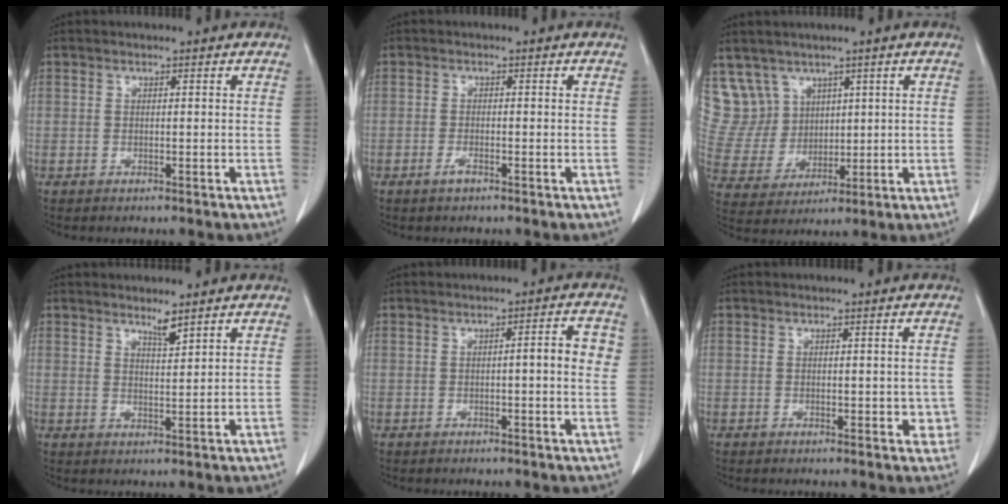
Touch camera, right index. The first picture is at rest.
{"total": 1.4, "force": [-1.0, 0.3, 1.0], "torque": [-0.023, -0.001, -0.018]}
{"total": 9.6, "force": [5.9, 7.5, 0.5], "torque": [-0.025, 0.037, 0.138]}
{"total": 2.4, "force": [2.0, 0.0, 1.2], "torque": [-0.025, -0.007, 0.039]}
{"total": 4.1, "force": [0.4, 0.7, 4.1], "torque": [-0.052, 0.008, 0.000]}
{"total": 2.9, "force": [-0.2, 1.7, 2.3], "torque": [-0.013, 0.001, 0.001]}